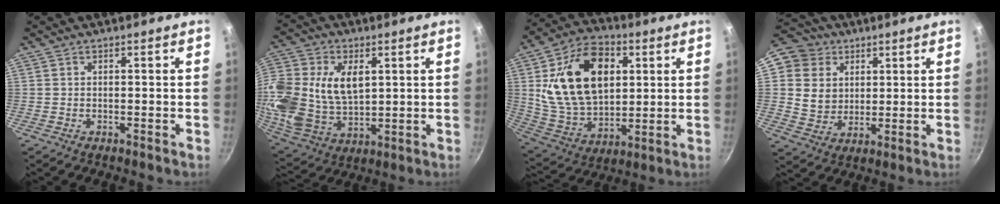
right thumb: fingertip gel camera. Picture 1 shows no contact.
{"total": 21.3, "force": [4.8, 14.7, 14.7], "torque": [-0.330, -0.005, 0.097]}
{"total": 22.3, "force": [5.1, 14.6, 16.0], "torque": [-0.255, -0.006, 0.096]}
{"total": 11.3, "force": [4.4, 9.8, 3.5], "torque": [-0.029, -0.008, 0.077]}